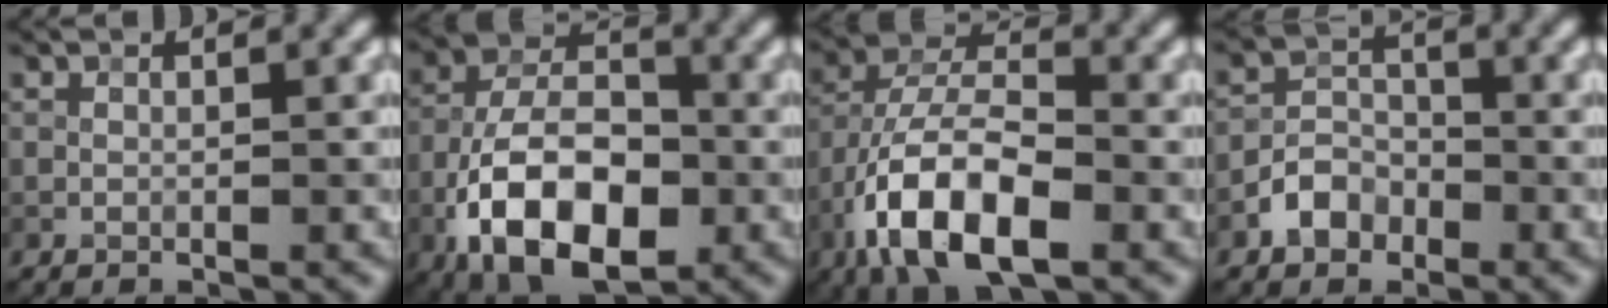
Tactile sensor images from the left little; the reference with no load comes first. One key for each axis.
{"total": 11.4, "fx": -4.7, "fy": 6.1, "fz": 8.5, "tx": -0.158, "ty": 0.005, "tz": -0.089}
{"total": 10.2, "fx": -4.3, "fy": 4.6, "fz": 8.0, "tx": -0.153, "ty": 0.006, "tz": -0.083}
{"total": 3.1, "fx": -1.8, "fy": 2.2, "fz": 1.3, "tx": -0.016, "ty": 0.010, "tz": -0.036}